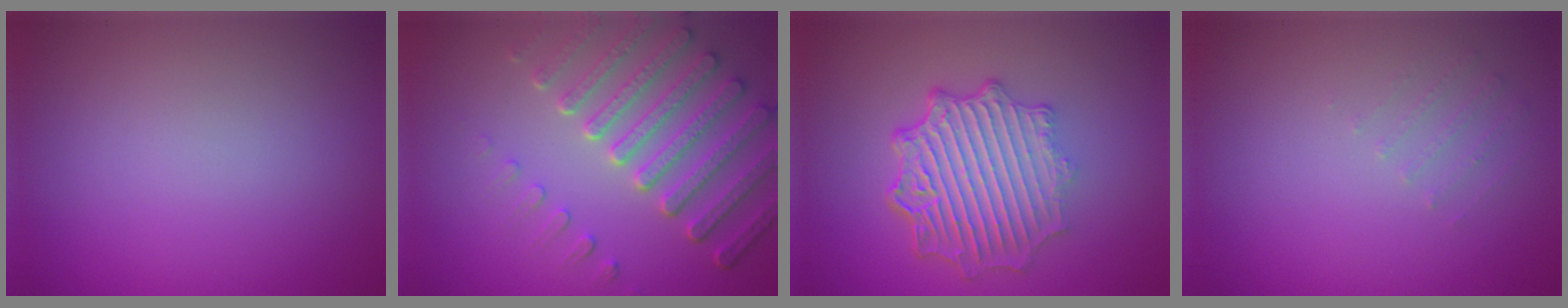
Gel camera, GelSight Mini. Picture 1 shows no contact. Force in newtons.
{"total": 5.9, "press": 4.9, "slide": 3.3}
{"total": 7.1, "press": 5.3, "slide": 4.7}
{"total": 0.6, "press": 0.5, "slide": 0.4}